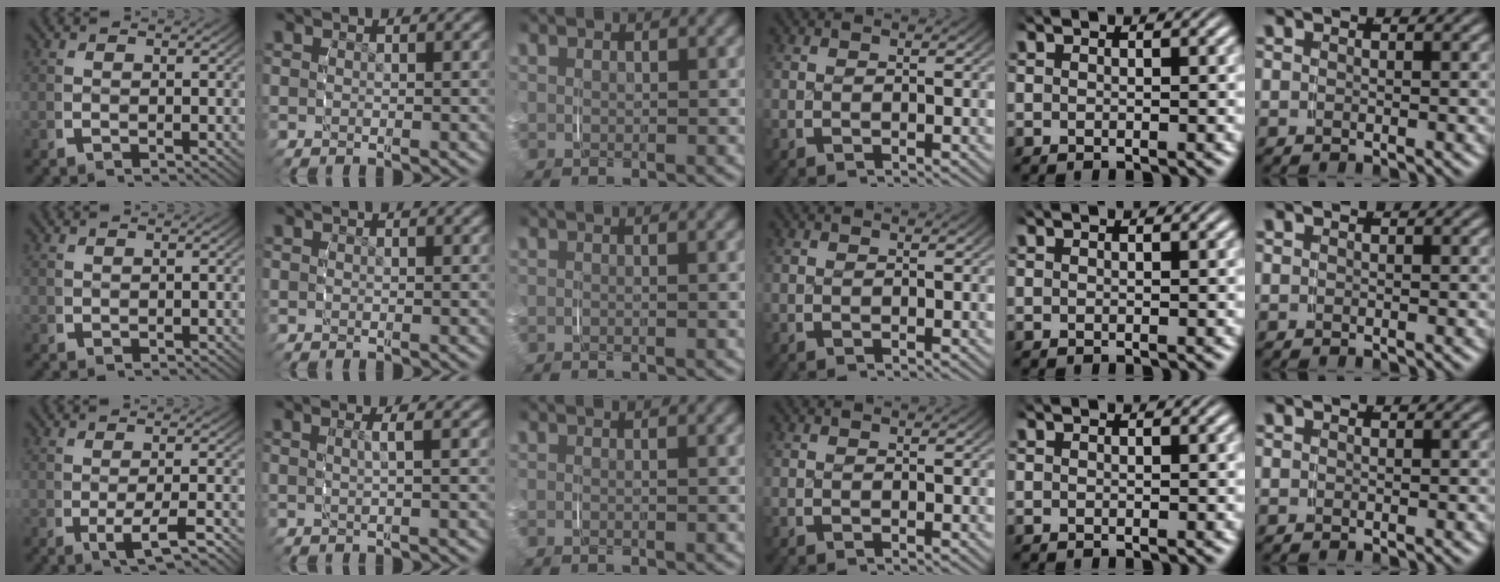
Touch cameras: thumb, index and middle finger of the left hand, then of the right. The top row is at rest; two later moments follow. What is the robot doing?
{"motion": "grasp_and_lifting", "object": "map"}